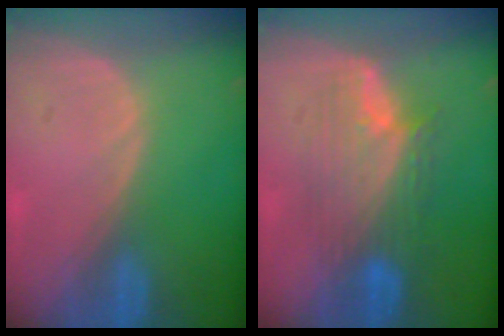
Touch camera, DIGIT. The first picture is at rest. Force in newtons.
{"total": 7.7, "press": 7.6, "slide": 0.7}